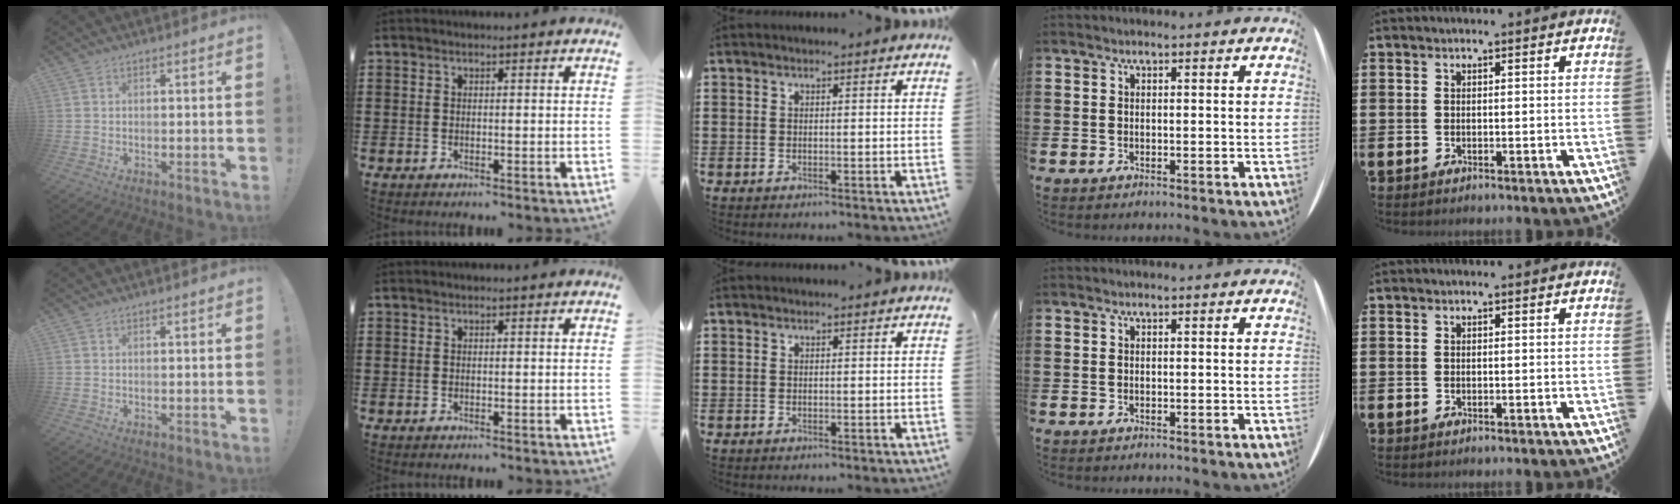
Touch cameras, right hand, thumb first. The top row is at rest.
{}